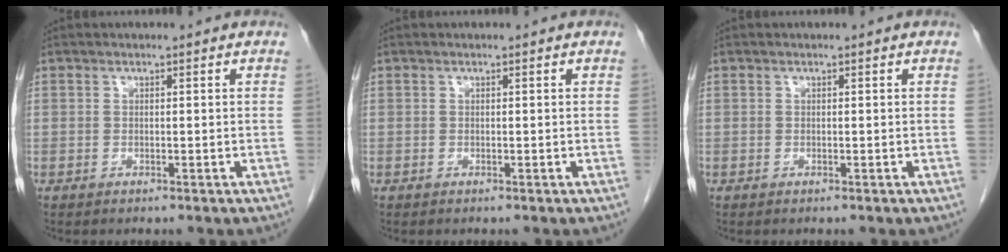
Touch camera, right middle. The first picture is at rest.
{"total": 0.0}
{"total": 0.0}